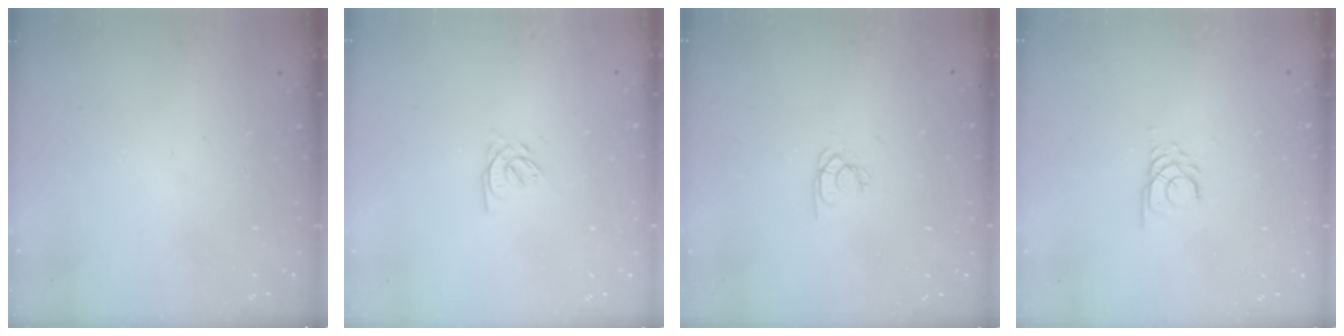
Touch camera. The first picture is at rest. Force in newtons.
{"total": 3.4, "press": 3.4, "slide": 0.2}
{"total": 1.9, "press": 1.9, "slide": 0.2}
{"total": 3.0, "press": 2.9, "slide": 0.3}